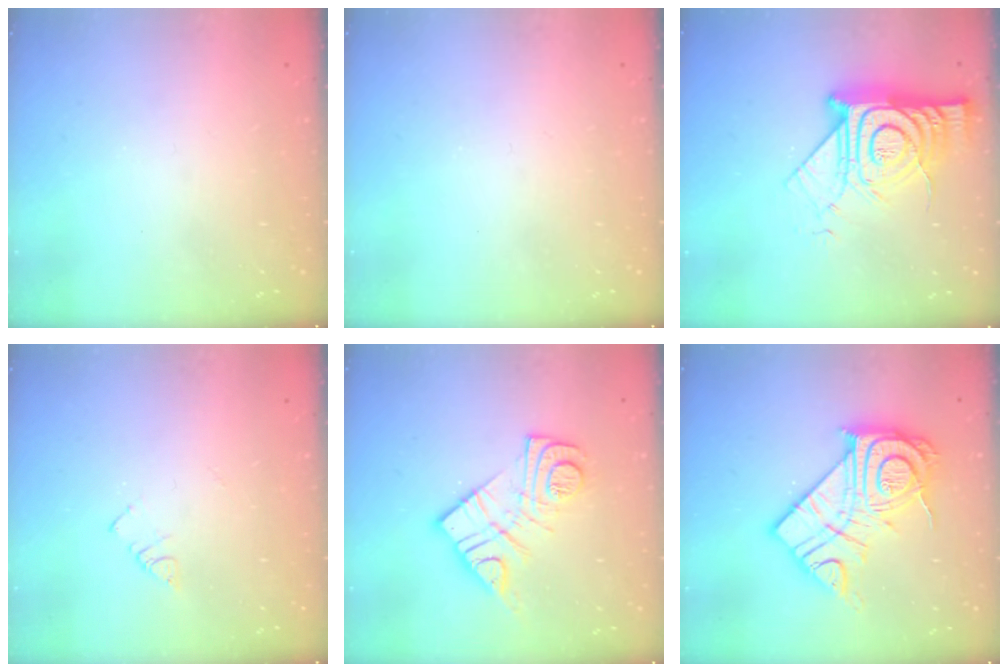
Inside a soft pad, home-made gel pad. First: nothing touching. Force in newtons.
{"total": 1.8, "press": 1.8, "slide": 0.4}
{"total": 17.3, "press": 17.2, "slide": 1.2}
{"total": 3.9, "press": 3.9, "slide": 0.4}
{"total": 13.9, "press": 13.8, "slide": 1.2}
{"total": 20.7, "press": 20.7, "slide": 1.7}